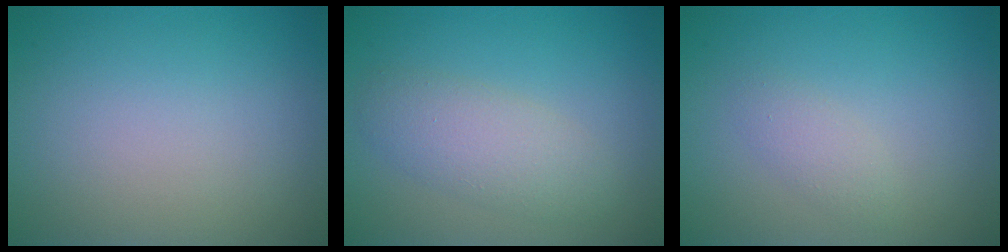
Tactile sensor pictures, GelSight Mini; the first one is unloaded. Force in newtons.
{"total": 3.4, "press": 3.4, "slide": 0.1}
{"total": 1.4, "press": 1.4, "slide": 0.1}